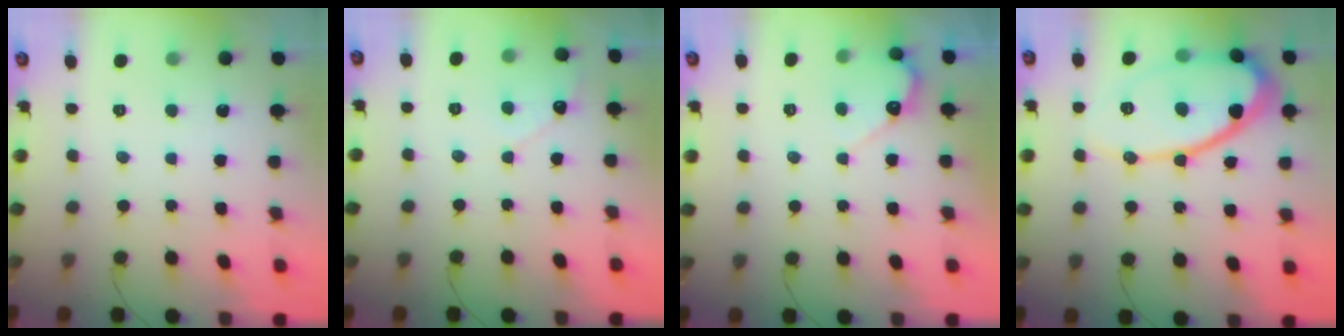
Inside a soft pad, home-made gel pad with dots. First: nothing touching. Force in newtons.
{"total": 3.1, "press": 3.1, "slide": 0.3}
{"total": 4.7, "press": 4.7, "slide": 0.4}
{"total": 15.8, "press": 15.8, "slide": 1.4}